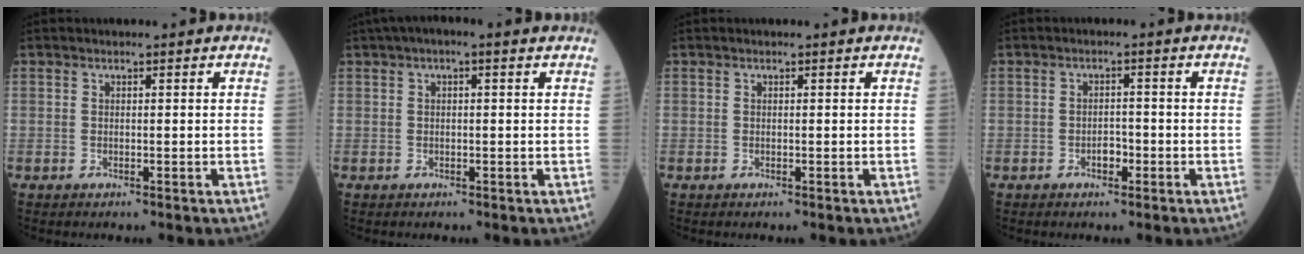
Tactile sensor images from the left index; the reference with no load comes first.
{"total": 3.7, "force": [2.0, 0.8, 3.0], "torque": [-0.052, 0.028, 0.027]}
{"total": 0.0}
{"total": 2.0, "force": [-1.0, 1.1, 1.3], "torque": [-0.020, 0.005, -0.016]}